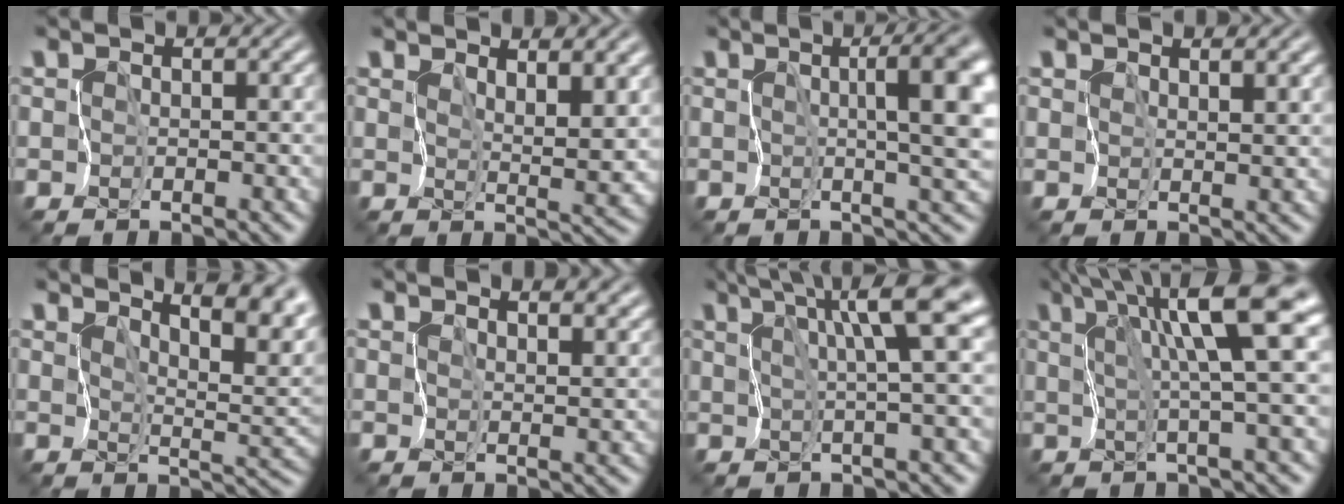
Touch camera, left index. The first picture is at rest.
{"total": 4.0, "force": [2.7, 0.9, 2.8], "torque": [-0.053, -0.008, 0.057]}
{"total": 7.9, "force": [0.9, 1.8, 7.6], "torque": [-0.095, 0.011, 0.013]}
{"total": 2.2, "force": [1.8, 0.4, 1.2], "torque": [-0.024, 0.001, 0.034]}
{"total": 7.5, "force": [5.5, 1.5, 4.8], "torque": [-0.075, 0.013, 0.079]}
{"total": 4.9, "force": [3.6, 1.9, 2.7], "torque": [-0.048, 0.010, 0.049]}
{"total": 6.0, "force": [3.1, 0.1, 5.2], "torque": [-0.084, 0.013, 0.054]}
{"total": 7.6, "force": [3.3, 0.5, 6.9], "torque": [-0.113, 0.012, 0.056]}